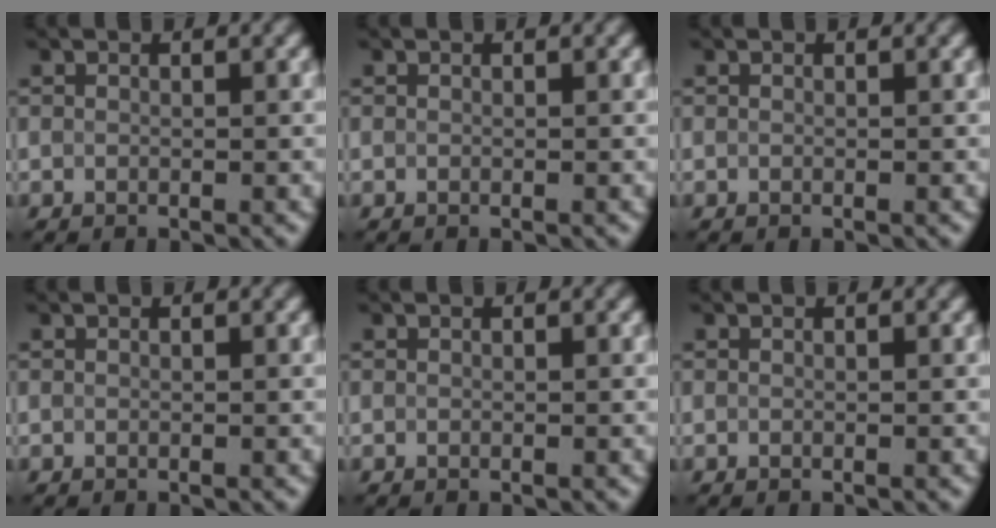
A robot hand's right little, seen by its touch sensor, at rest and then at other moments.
{"total": 0.0}
{"total": 0.0}
{"total": 0.0}
{"total": 0.0}
{"total": 0.0}